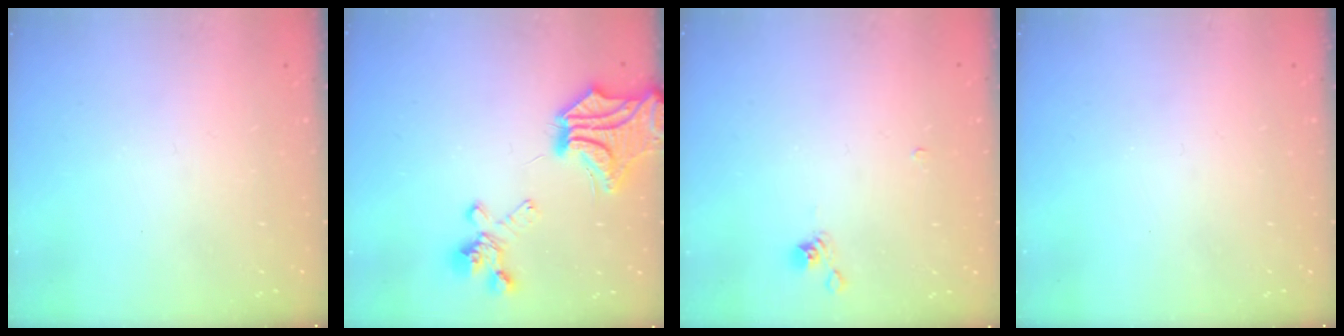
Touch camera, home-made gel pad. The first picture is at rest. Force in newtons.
{"total": 6.8, "press": 6.1, "slide": 3.1}
{"total": 2.7, "press": 2.7, "slide": 0.6}
{"total": 0.0}